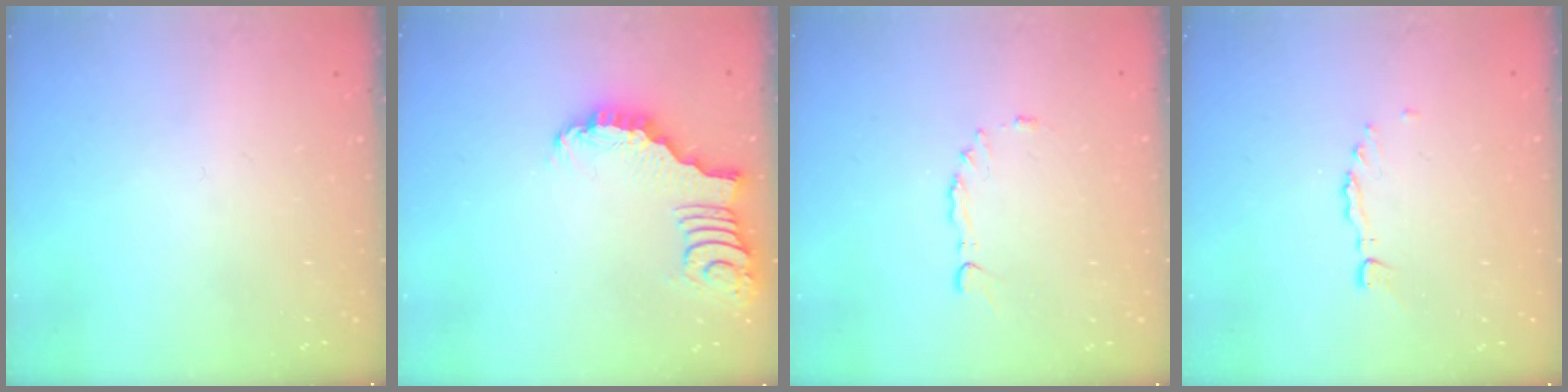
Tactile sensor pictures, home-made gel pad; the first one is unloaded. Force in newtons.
{"total": 3.2, "press": 3.2, "slide": 0.2}
{"total": 4.8, "press": 4.7, "slide": 0.7}
{"total": 0.0}